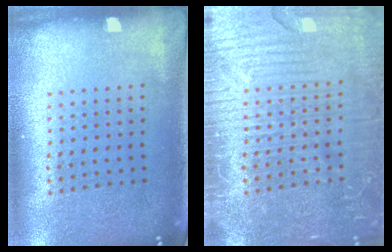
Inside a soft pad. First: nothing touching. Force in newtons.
{"total": 4.5, "press": 4.5, "slide": 0.6}